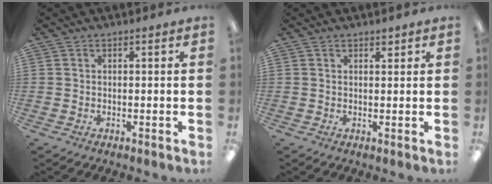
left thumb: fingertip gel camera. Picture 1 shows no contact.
{"total": 1.4, "force": [1.1, 0.6, 0.4], "torque": [-0.001, -0.004, 0.019]}